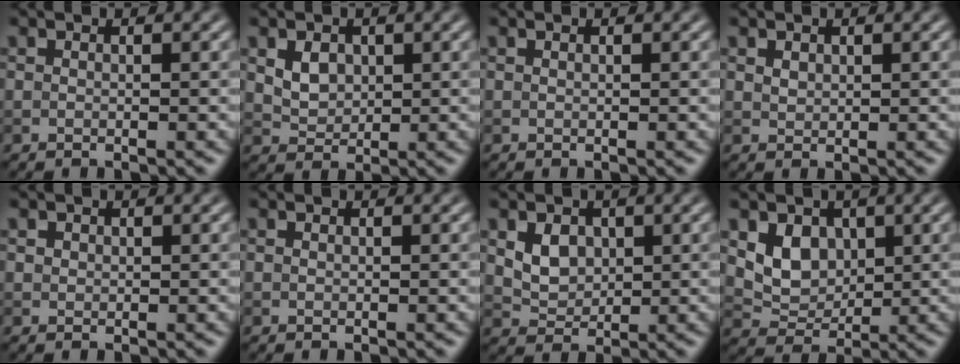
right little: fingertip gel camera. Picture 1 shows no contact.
{"total": 2.3, "force": [0.6, 1.9, 1.3], "torque": [-0.029, -0.003, 0.009]}
{"total": 0.0}
{"total": 0.8, "force": [0.4, 0.6, 0.3], "torque": [-0.010, -0.002, 0.010]}
{"total": 0.6, "force": [0.2, 0.5, 0.0], "torque": [0.002, -0.003, 0.005]}
{"total": 0.0}
{"total": 2.7, "force": [0.6, 2.2, 1.5], "torque": [-0.033, -0.005, 0.014]}
{"total": 3.8, "force": [1.2, 3.0, 2.0], "torque": [-0.041, -0.010, 0.023]}